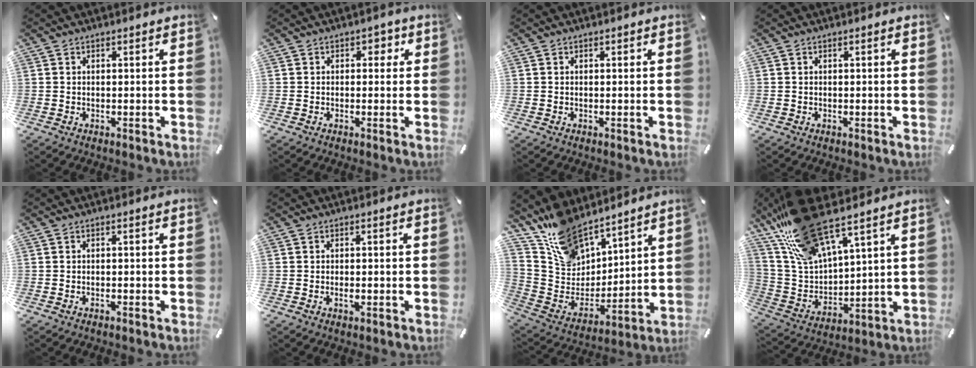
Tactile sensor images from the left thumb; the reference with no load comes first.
{"total": 1.9, "force": [0.0, 1.6, 0.9], "torque": [-0.005, 0.003, -0.007]}
{"total": 0.0}
{"total": 0.0}
{"total": 0.8, "force": [-0.5, 0.1, 0.6], "torque": [-0.010, -0.003, -0.007]}
{"total": 1.8, "force": [-0.3, 0.5, 1.7], "torque": [-0.029, -0.002, -0.005]}
{"total": 15.5, "force": [13.0, 7.7, 3.4], "torque": [-0.102, -0.104, 0.249]}
{"total": 20.2, "force": [14.8, 6.6, 12.1], "torque": [-0.253, -0.090, 0.259]}